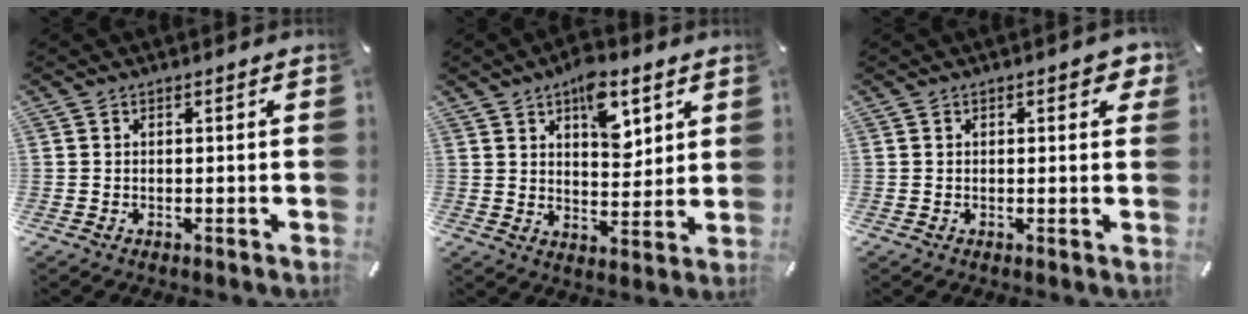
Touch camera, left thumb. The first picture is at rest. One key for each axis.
{"total": 10.4, "fx": 5.4, "fy": 6.0, "fz": 6.6, "tx": -0.078, "ty": -0.027, "tz": 0.090}
{"total": 2.9, "fx": 1.1, "fy": 1.4, "fz": 2.4, "tx": -0.027, "ty": -0.003, "tz": 0.012}